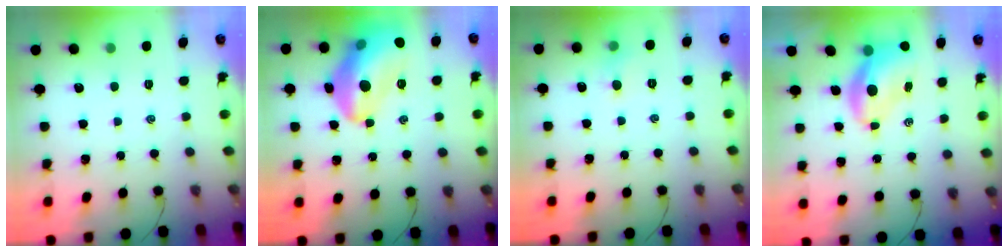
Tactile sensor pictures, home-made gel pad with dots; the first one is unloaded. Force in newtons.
{"total": 19.7, "press": 19.5, "slide": 3.0}
{"total": 3.7, "press": 3.5, "slide": 1.3}
{"total": 7.0, "press": 6.9, "slide": 1.4}